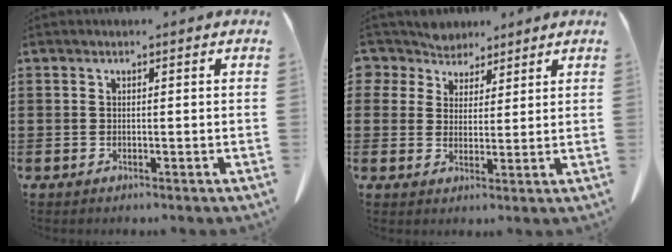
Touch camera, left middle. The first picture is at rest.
{"total": 5.1, "force": [4.5, 2.5, -0.1], "torque": [-0.026, -0.018, 0.083]}